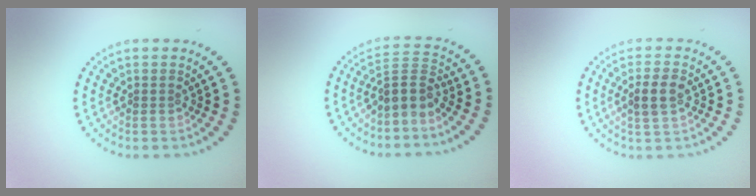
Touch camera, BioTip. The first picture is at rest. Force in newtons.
{"total": 2.8, "press": 2.1, "slide": 1.8}
{"total": 2.5, "press": 2.4, "slide": 0.6}